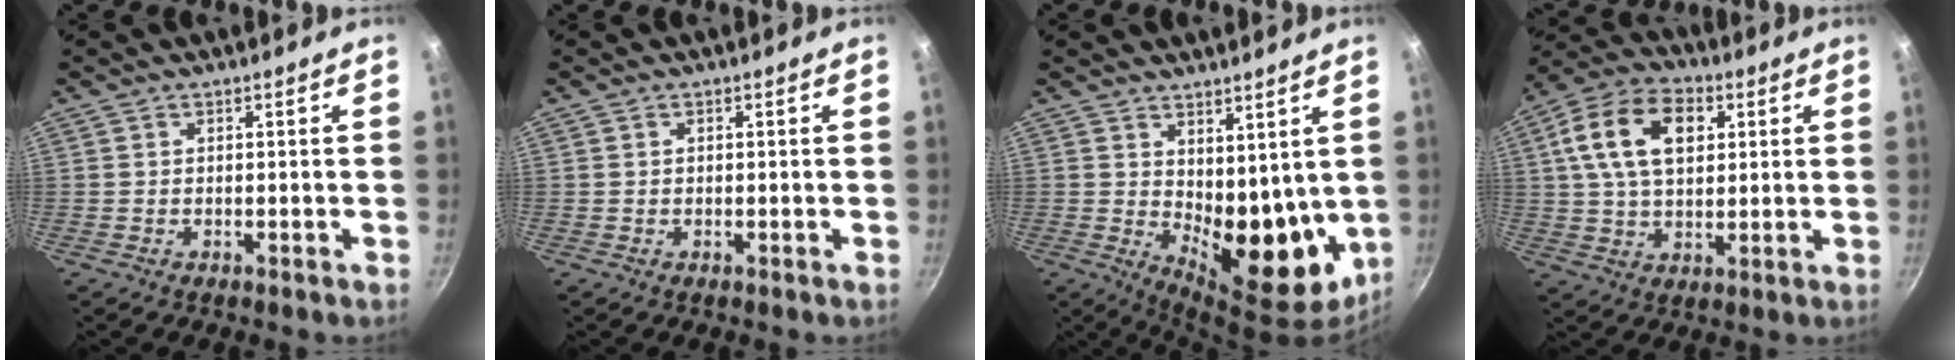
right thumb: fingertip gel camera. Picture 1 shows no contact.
{"total": 0.0}
{"total": 13.1, "force": [3.2, 6.9, 10.7], "torque": [-0.116, -0.053, 0.065]}
{"total": 15.2, "force": [4.2, 9.6, 11.0], "torque": [-0.181, 0.008, 0.060]}